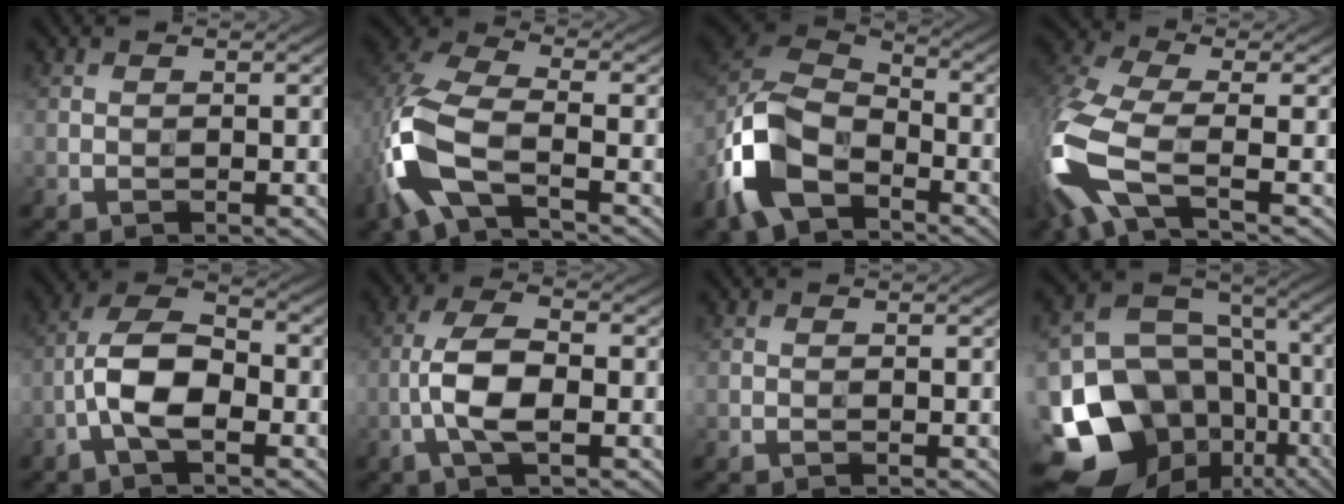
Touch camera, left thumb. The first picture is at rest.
{"total": 10.3, "force": [-3.5, 4.7, 8.4], "torque": [-0.215, -0.012, -0.085]}
{"total": 13.2, "force": [-6.7, 7.5, 8.5], "torque": [-0.213, -0.023, -0.146]}
{"total": 12.3, "force": [-3.8, 5.1, 10.6], "torque": [-0.294, -0.020, -0.083]}
{"total": 7.1, "force": [-2.1, 3.0, 6.1], "torque": [-0.122, 0.018, -0.050]}
{"total": 5.5, "force": [-1.1, 1.7, 5.1], "torque": [-0.110, 0.007, -0.029]}
{"total": 0.0}
{"total": 19.2, "force": [-8.1, 14.9, 9.1], "torque": [-0.212, -0.032, -0.110]}